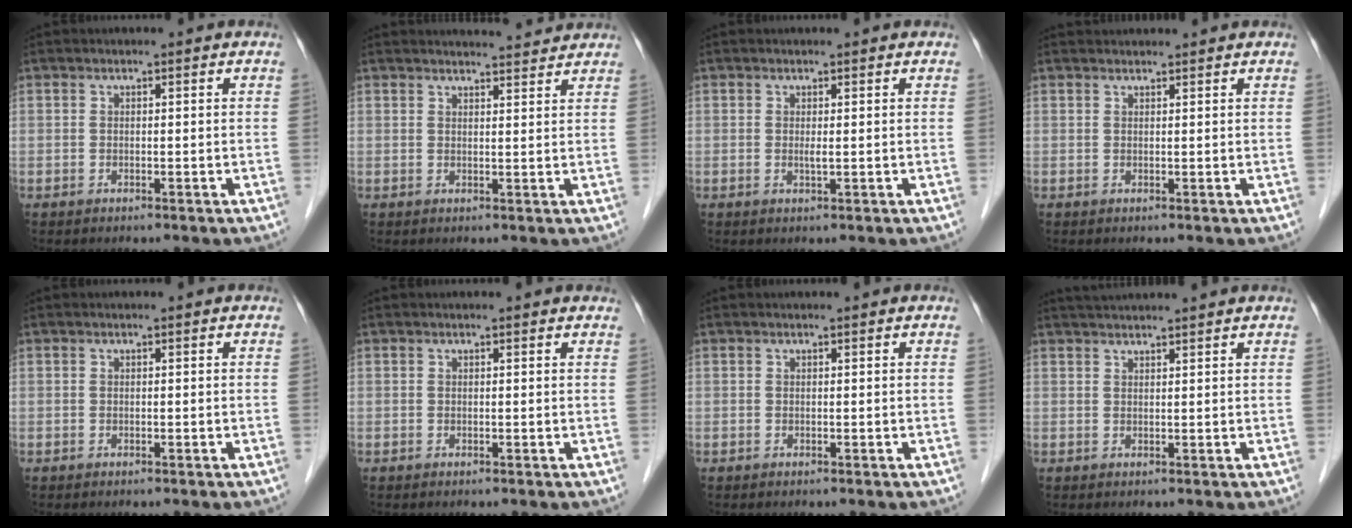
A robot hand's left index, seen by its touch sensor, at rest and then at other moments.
{"total": 6.4, "force": [6.3, 0.5, 1.2], "torque": [-0.018, 0.012, 0.069]}
{"total": 0.9, "force": [0.2, 0.1, 0.8], "torque": [-0.022, -0.001, 0.004]}
{"total": 3.1, "force": [3.1, 0.1, 0.4], "torque": [-0.008, 0.030, 0.047]}
{"total": 0.0}
{"total": 2.4, "force": [2.3, 0.3, 0.6], "torque": [-0.013, 0.008, 0.017]}
{"total": 0.8, "force": [0.8, 0.0, 0.3], "torque": [-0.008, 0.008, 0.012]}
{"total": 6.0, "force": [5.6, -0.8, 2.2], "torque": [-0.032, 0.033, 0.080]}